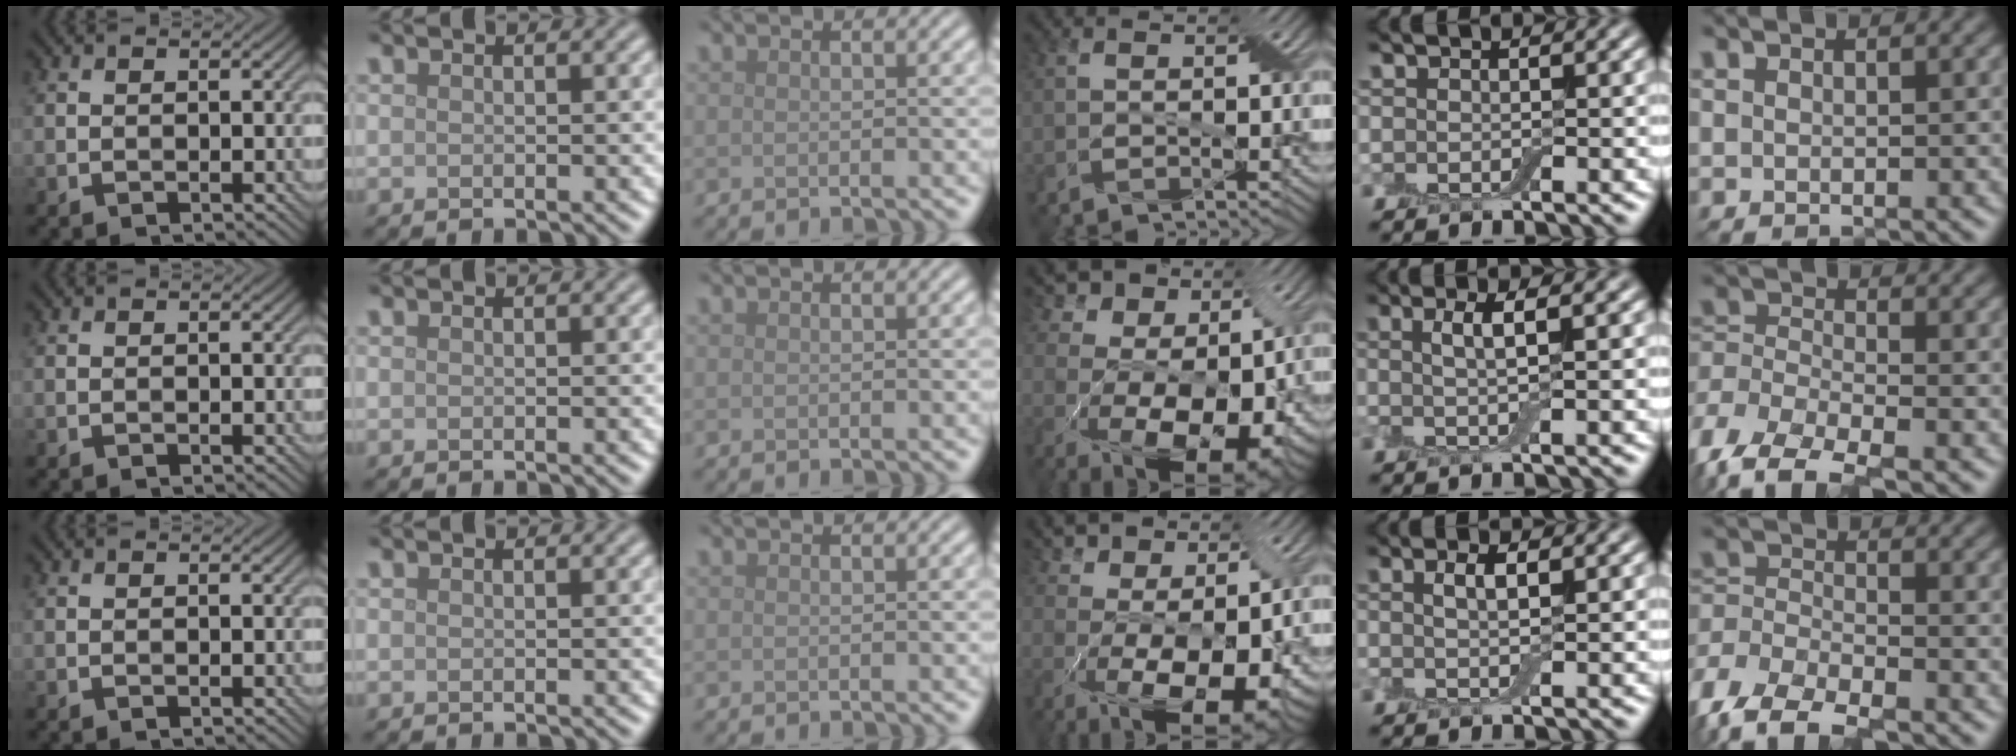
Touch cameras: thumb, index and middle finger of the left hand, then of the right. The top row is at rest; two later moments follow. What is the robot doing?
{"motion": "wipe", "object": "dish"}